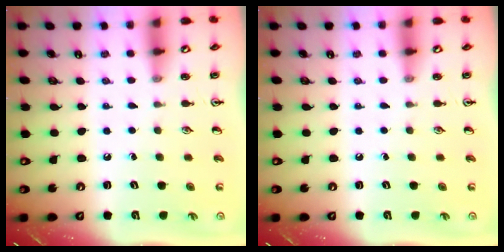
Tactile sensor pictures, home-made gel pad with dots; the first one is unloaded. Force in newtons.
{"total": 0.0}